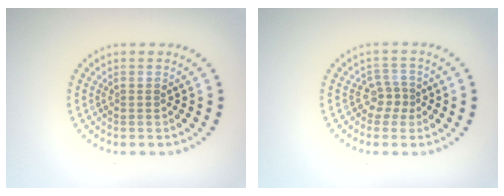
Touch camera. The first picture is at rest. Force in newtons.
{"total": 1.9, "press": 1.4, "slide": 1.3}